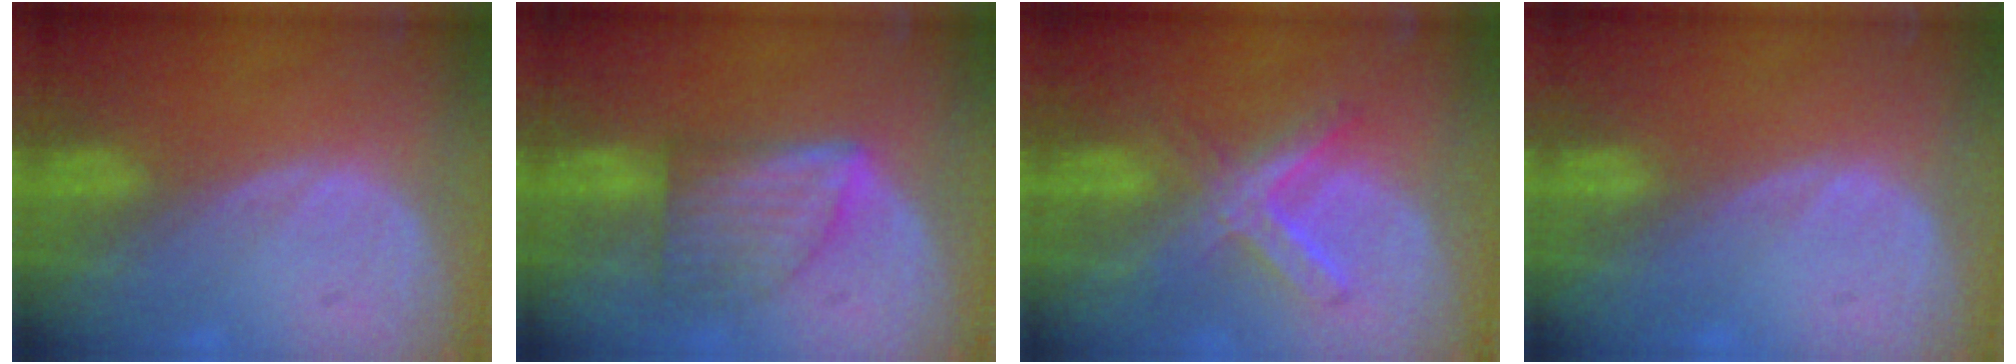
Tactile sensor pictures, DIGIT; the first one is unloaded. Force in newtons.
{"total": 6.4, "press": 6.4, "slide": 0.1}
{"total": 7.0, "press": 6.2, "slide": 3.2}
{"total": 0.7, "press": 0.1, "slide": 0.7}